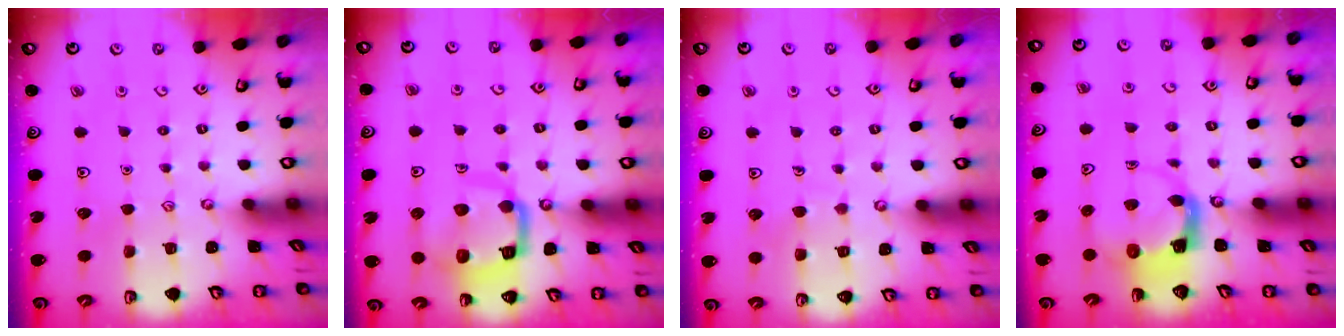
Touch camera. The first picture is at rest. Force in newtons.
{"total": 13.0, "press": 12.9, "slide": 1.5}
{"total": 3.7, "press": 3.7, "slide": 0.3}
{"total": 3.9, "press": 3.9, "slide": 0.6}